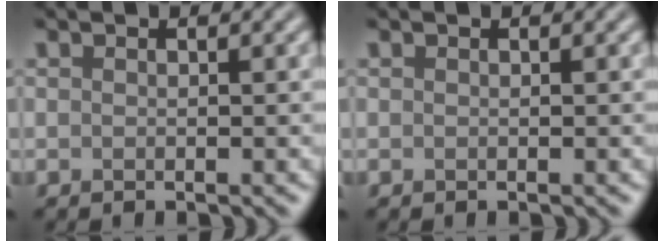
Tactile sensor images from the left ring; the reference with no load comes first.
{"total": 0.0}